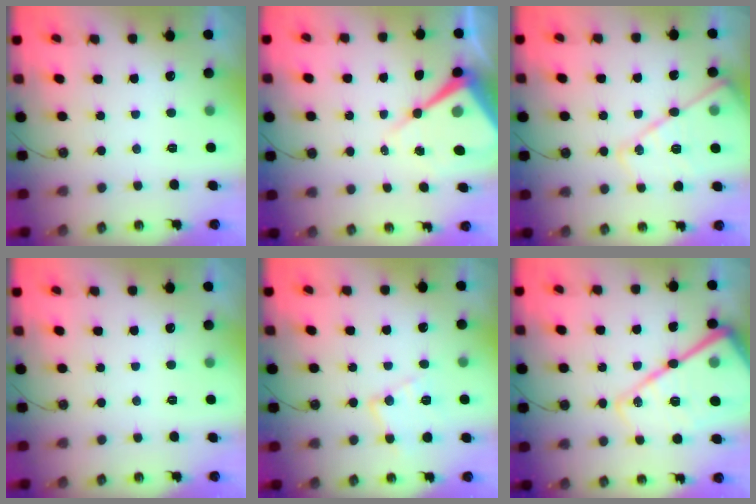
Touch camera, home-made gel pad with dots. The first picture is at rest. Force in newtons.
{"total": 12.8, "press": 12.8, "slide": 1.2}
{"total": 16.0, "press": 15.9, "slide": 1.5}
{"total": 0.0}
{"total": 12.5, "press": 12.5, "slide": 0.9}
{"total": 26.9, "press": 26.7, "slide": 3.2}